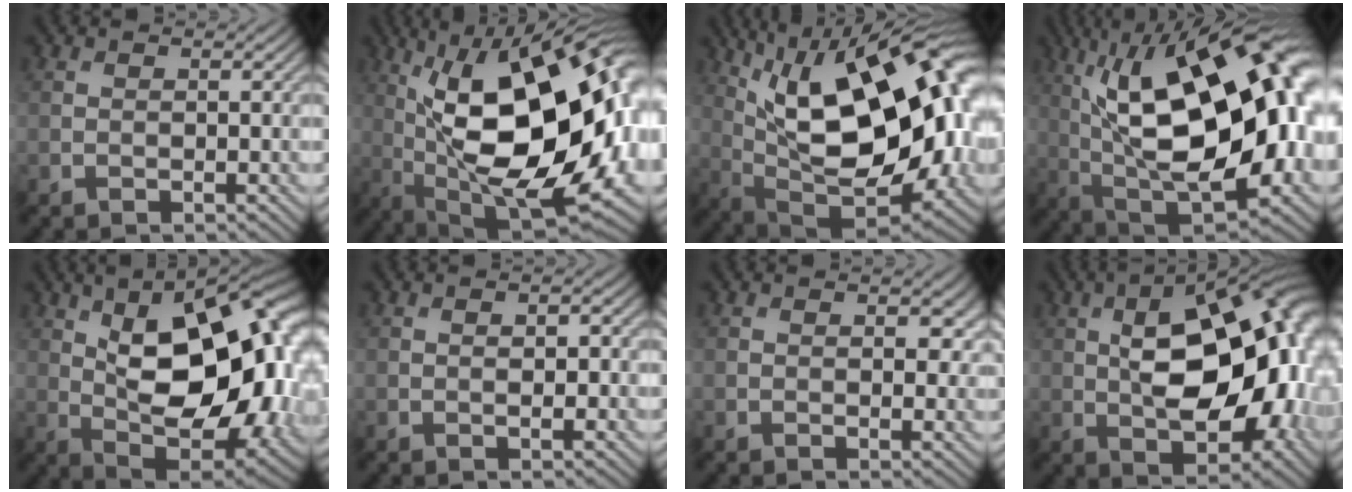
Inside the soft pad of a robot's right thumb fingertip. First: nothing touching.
{"total": 21.9, "force": [0.8, 9.7, 19.6], "torque": [-0.326, 0.013, 0.002]}
{"total": 21.9, "force": [5.1, 10.4, 18.6], "torque": [-0.297, 0.040, 0.085]}
{"total": 22.8, "force": [3.1, 10.6, 19.9], "torque": [-0.329, 0.023, 0.050]}
{"total": 20.4, "force": [3.6, 10.3, 17.2], "torque": [-0.249, 0.020, 0.048]}
{"total": 1.9, "force": [0.0, 0.6, 1.8], "torque": [-0.030, -0.002, 0.001]}
{"total": 2.2, "force": [0.5, 1.3, 1.8], "torque": [-0.022, -0.005, 0.007]}
{"total": 18.2, "force": [0.4, 9.1, 15.8], "torque": [-0.225, 0.012, -0.007]}